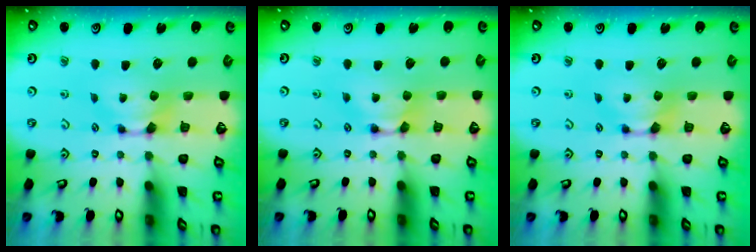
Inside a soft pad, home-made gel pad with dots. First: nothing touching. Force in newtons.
{"total": 1.2, "press": 1.2, "slide": 0.2}
{"total": 0.0}